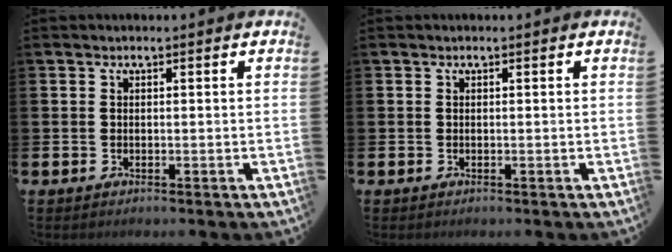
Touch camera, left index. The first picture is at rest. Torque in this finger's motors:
{"motor_torque": [-0.08, 0.13, 0.00, 0.00]}